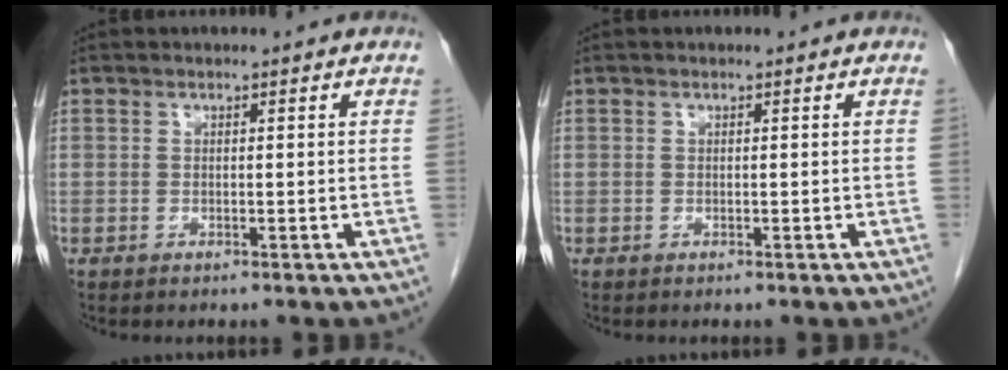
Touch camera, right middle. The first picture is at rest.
{"total": 0.0}